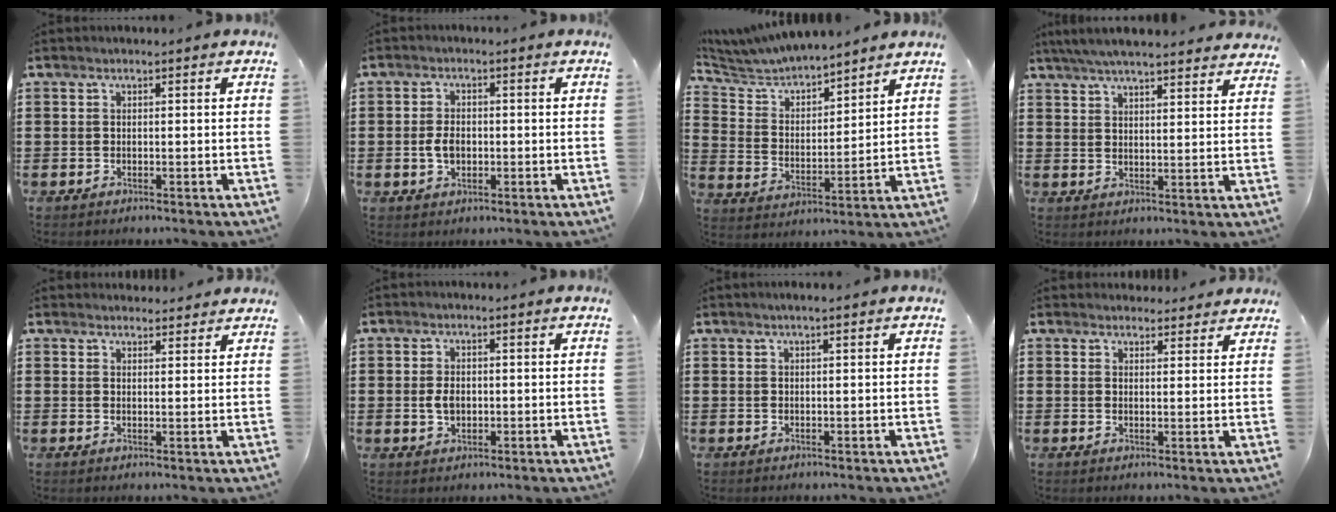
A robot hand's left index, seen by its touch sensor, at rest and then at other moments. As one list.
[{"total": 3.3, "force": [-0.3, 2.1, 2.6], "torque": [-0.065, -0.002, -0.010]}, {"total": 5.4, "force": [5.3, 0.9, 0.8], "torque": [-0.046, -0.032, 0.087]}, {"total": 5.5, "force": [5.2, 0.0, 1.8], "torque": [-0.052, -0.017, 0.095]}, {"total": 2.2, "force": [2.2, 0.4, 0.0], "torque": [0.003, -0.006, 0.040]}, {"total": 3.0, "force": [0.1, 1.9, 2.4], "torque": [-0.055, 0.002, -0.002]}, {"total": 0.7, "force": [0.4, 0.0, 0.6], "torque": [-0.010, 0.000, 0.007]}, {"total": 2.6, "force": [2.6, 0.6, 0.1], "torque": [-0.001, -0.007, 0.047]}]